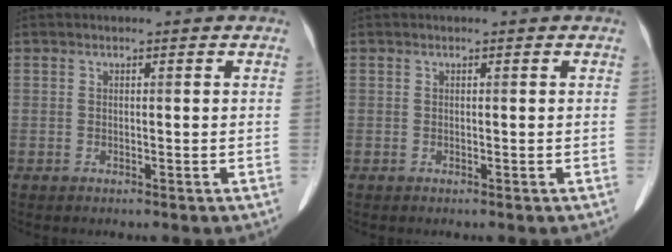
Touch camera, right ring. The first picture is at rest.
{"total": 0.0}